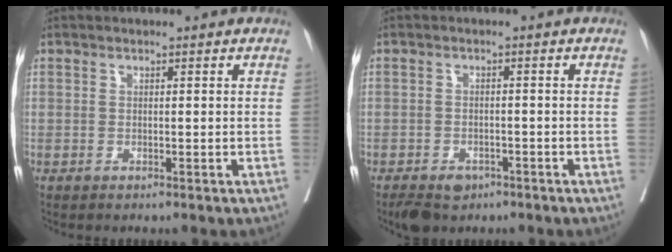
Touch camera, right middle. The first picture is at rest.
{"total": 4.4, "force": [-3.0, 2.7, 1.8], "torque": [-0.026, -0.001, -0.043]}